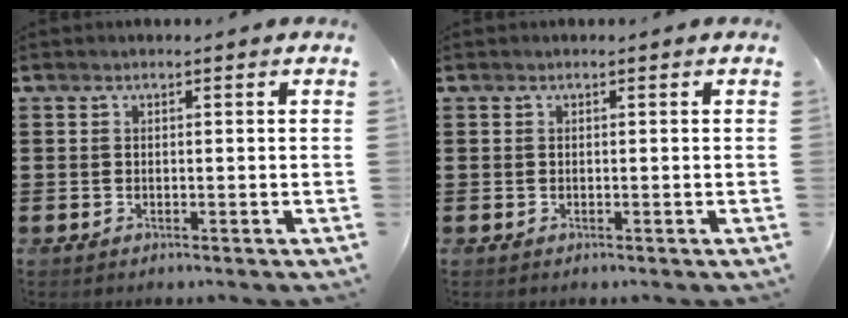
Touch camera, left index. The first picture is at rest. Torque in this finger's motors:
{"motor_torque": [0.00, 0.00, 0.00, 0.00]}